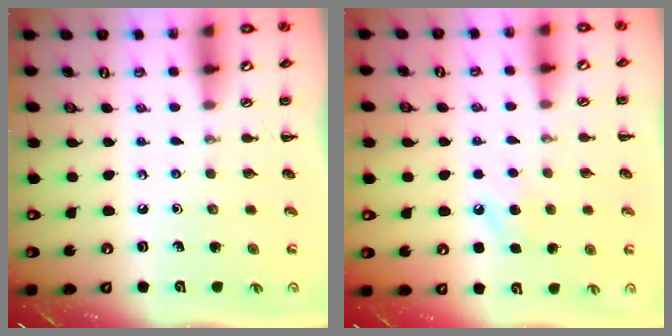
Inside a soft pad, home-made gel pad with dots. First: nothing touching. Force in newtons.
{"total": 5.6, "press": 5.4, "slide": 1.5}